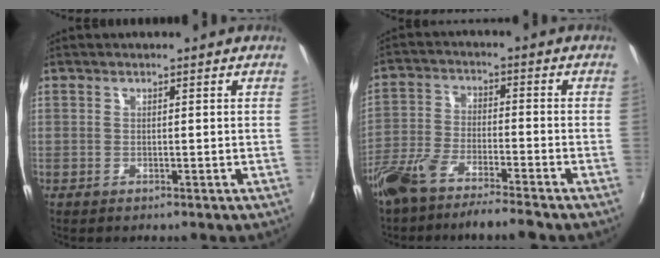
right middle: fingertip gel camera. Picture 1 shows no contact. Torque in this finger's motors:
{"motor_torque": [1.08, -1.06, 0.62, 0.21]}